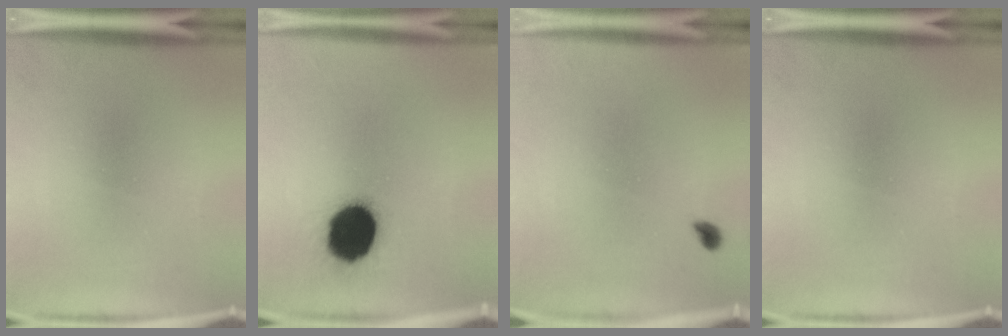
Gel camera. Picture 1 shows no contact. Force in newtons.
{"total": 18.0}
{"total": 1.4}
{"total": 0.0}